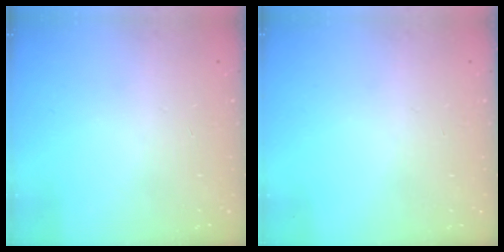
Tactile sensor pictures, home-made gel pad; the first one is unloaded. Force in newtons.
{"total": 0.0}